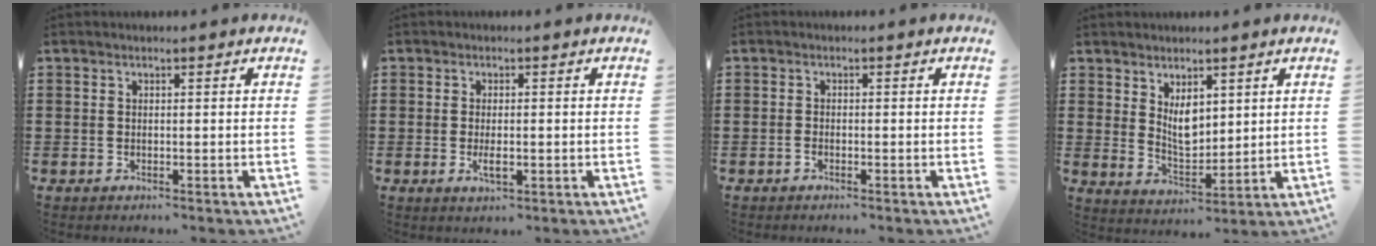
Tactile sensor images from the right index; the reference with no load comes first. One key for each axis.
{"total": 2.7, "fx": -0.6, "fy": 0.9, "fz": 2.5, "tx": -0.053, "ty": -0.004, "tz": -0.012}
{"total": 0.7, "fx": -0.5, "fy": 0.2, "fz": 0.4, "tx": -0.010, "ty": -0.004, "tz": -0.010}
{"total": 4.9, "fx": 2.5, "fy": 2.7, "fz": 3.3, "tx": -0.055, "ty": -0.009, "tz": 0.042}